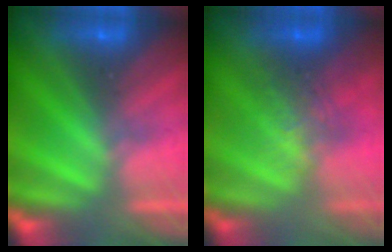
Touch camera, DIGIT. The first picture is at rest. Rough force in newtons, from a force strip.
{"total": 2.8}